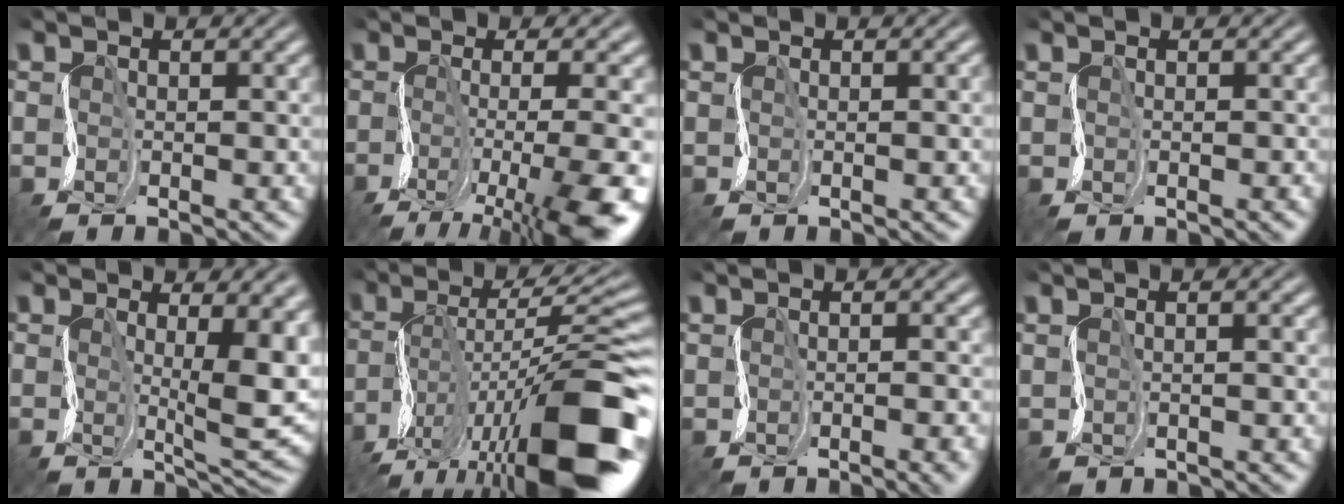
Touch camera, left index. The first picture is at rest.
{"total": 9.9, "force": [-4.0, 2.7, 8.6], "torque": [-0.133, -0.004, -0.066]}
{"total": 0.7, "force": [0.3, 0.3, 0.6], "torque": [0.001, 0.004, 0.007]}
{"total": 0.8, "force": [0.1, 0.4, 0.7], "torque": [0.005, 0.002, 0.004]}
{"total": 7.5, "force": [0.8, 2.0, 7.1], "torque": [-0.110, -0.007, 0.019]}
{"total": 13.7, "force": [-6.0, 4.7, 11.4], "torque": [-0.195, 0.023, -0.100]}
{"total": 4.5, "force": [-0.4, 2.0, 4.0], "torque": [-0.018, 0.008, -0.002]}
{"total": 2.1, "force": [1.3, 1.0, 1.3], "torque": [-0.012, 0.016, 0.000]}